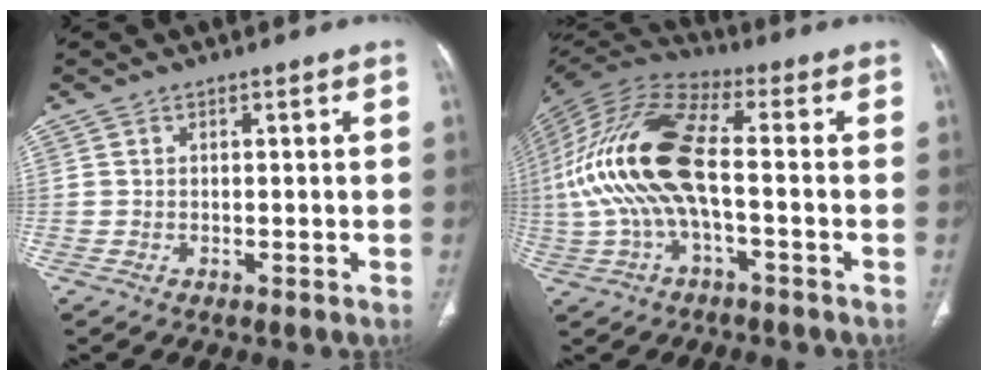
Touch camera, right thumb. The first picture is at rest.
{"total": 18.1, "force": [-1.4, 7.1, 16.6], "torque": [-0.359, 0.038, -0.029]}